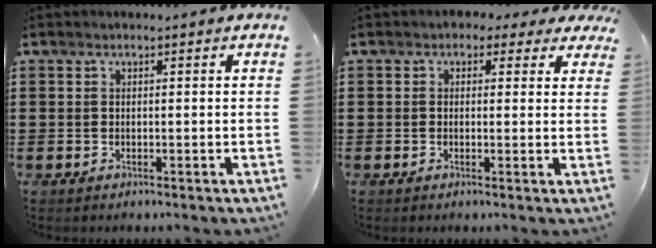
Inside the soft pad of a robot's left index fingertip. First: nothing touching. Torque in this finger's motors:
{"motor_torque": [2.14, 0.00, 0.16, -0.04]}